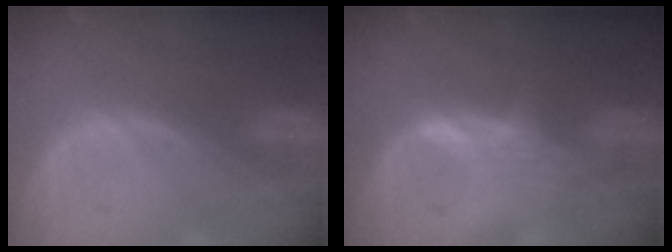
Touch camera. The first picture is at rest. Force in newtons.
{"total": 2.3, "press": 2.3, "slide": 0.4}